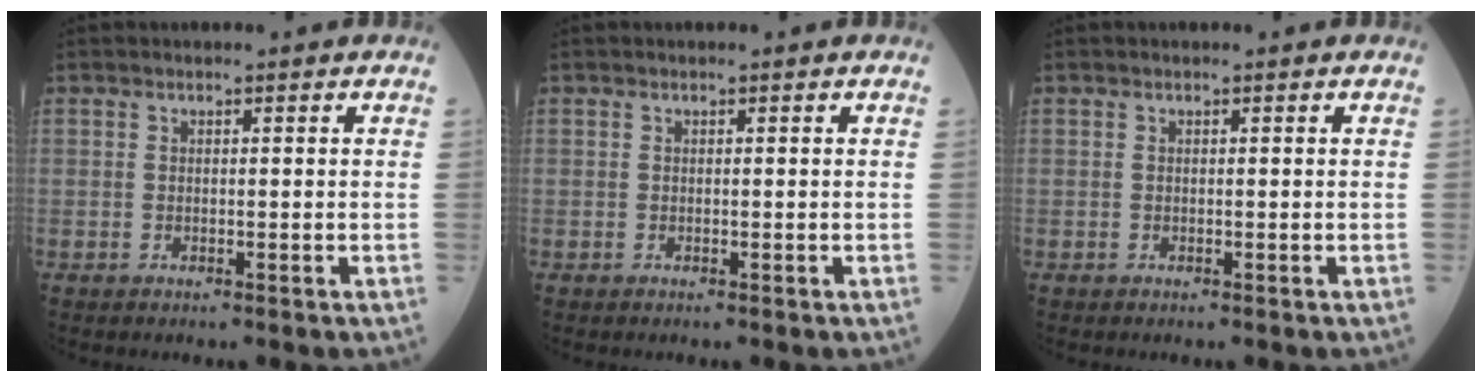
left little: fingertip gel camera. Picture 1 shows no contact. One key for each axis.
{"total": 0.0}
{"total": 0.0}